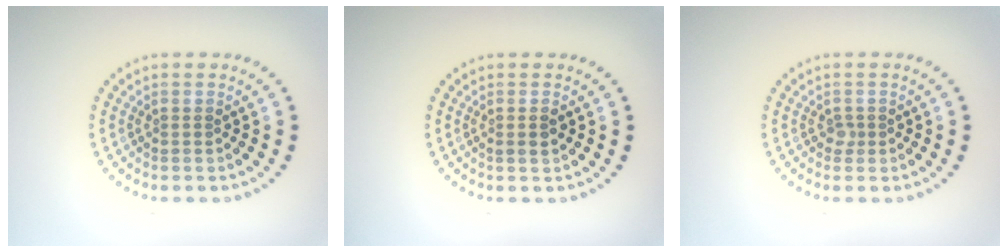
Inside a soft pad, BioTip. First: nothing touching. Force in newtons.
{"total": 1.1, "press": 1.0, "slide": 0.5}
{"total": 0.9, "press": 0.6, "slide": 0.6}